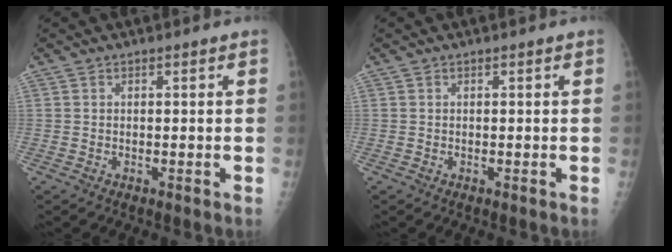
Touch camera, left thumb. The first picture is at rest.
{"total": 0.0}